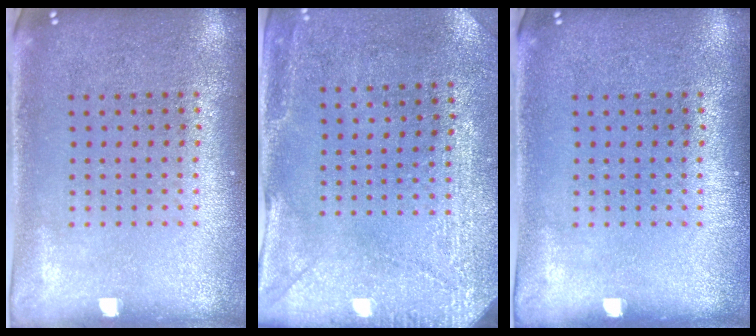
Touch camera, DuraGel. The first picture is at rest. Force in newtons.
{"total": 2.9, "press": 2.6, "slide": 1.3}
{"total": 0.0}